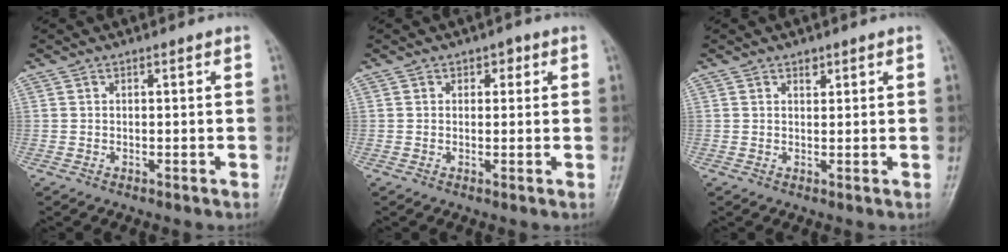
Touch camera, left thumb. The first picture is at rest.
{"total": 1.9, "force": [0.8, 1.5, 1.0], "torque": [0.006, 0.000, 0.005]}
{"total": 1.3, "force": [0.9, 0.8, 0.5], "torque": [0.000, -0.005, 0.012]}